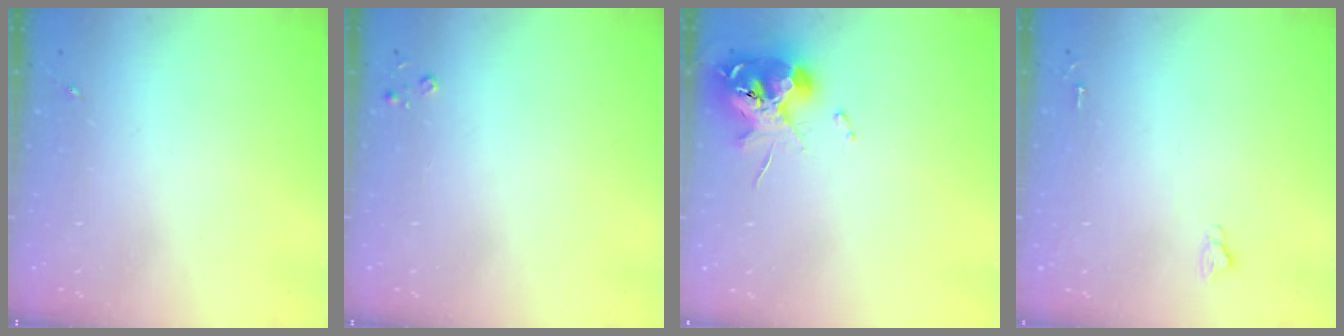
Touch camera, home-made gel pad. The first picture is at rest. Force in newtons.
{"total": 2.6, "press": 2.6, "slide": 0.3}
{"total": 11.3, "press": 11.2, "slide": 1.6}
{"total": 2.6, "press": 2.5, "slide": 0.3}